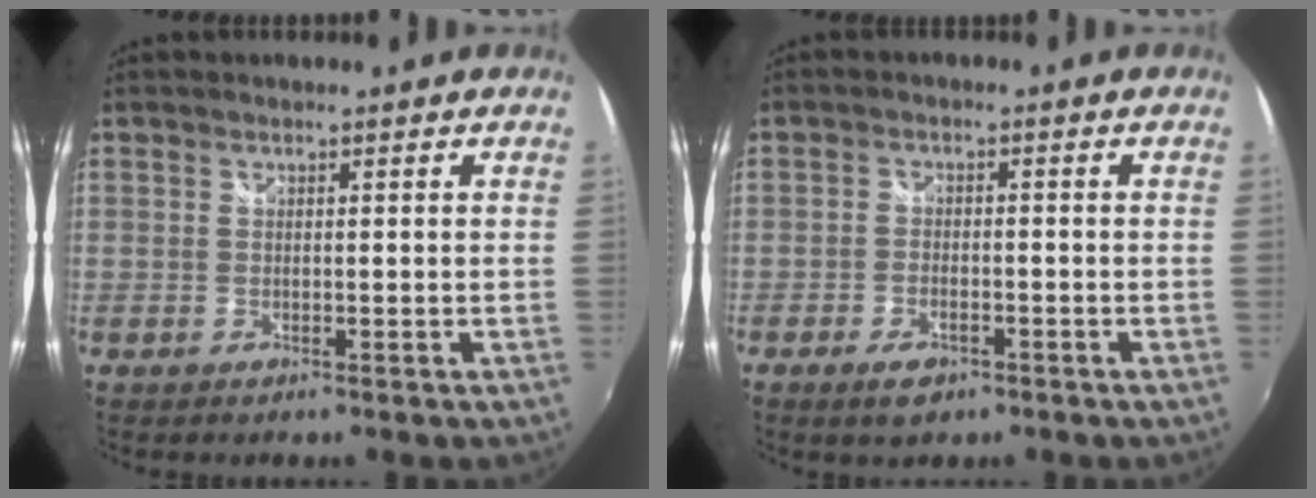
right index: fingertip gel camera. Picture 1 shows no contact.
{"total": 4.4, "force": [-2.8, 2.3, 2.5], "torque": [-0.062, -0.004, -0.048]}